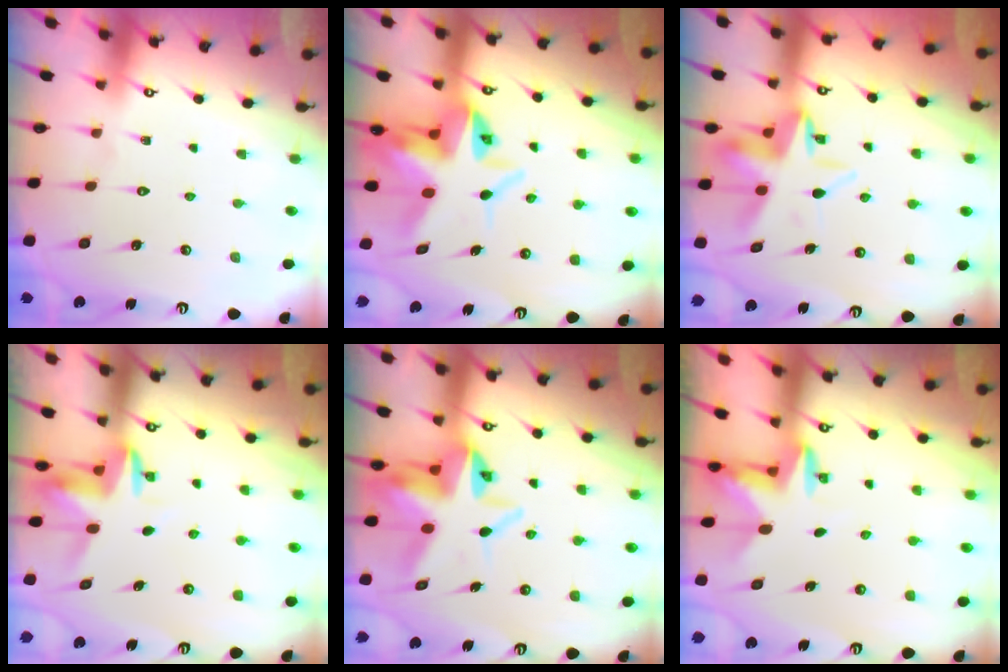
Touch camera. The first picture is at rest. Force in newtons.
{"total": 8.1, "press": 8.1, "slide": 1.0}
{"total": 7.7, "press": 7.2, "slide": 2.8}
{"total": 3.6, "press": 3.6, "slide": 0.2}
{"total": 8.1, "press": 7.8, "slide": 1.9}
{"total": 2.9, "press": 2.8, "slide": 0.6}